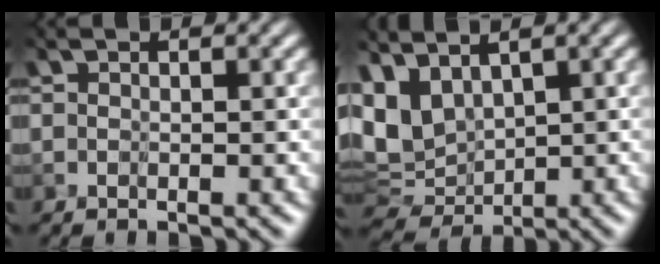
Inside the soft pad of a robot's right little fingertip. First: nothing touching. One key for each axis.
{"total": 7.1, "fx": 2.0, "fy": 4.4, "fz": 5.1, "tx": -0.115, "ty": -0.002, "tz": 0.053}